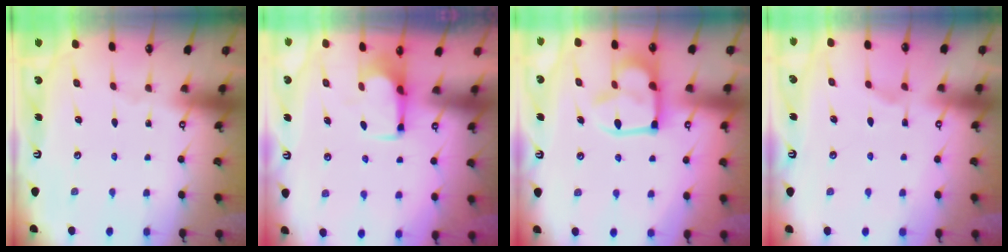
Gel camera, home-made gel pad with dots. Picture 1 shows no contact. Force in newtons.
{"total": 2.6, "press": 2.4, "slide": 1.1}
{"total": 14.8, "press": 14.8, "slide": 0.8}
{"total": 1.5, "press": 0.9, "slide": 1.2}